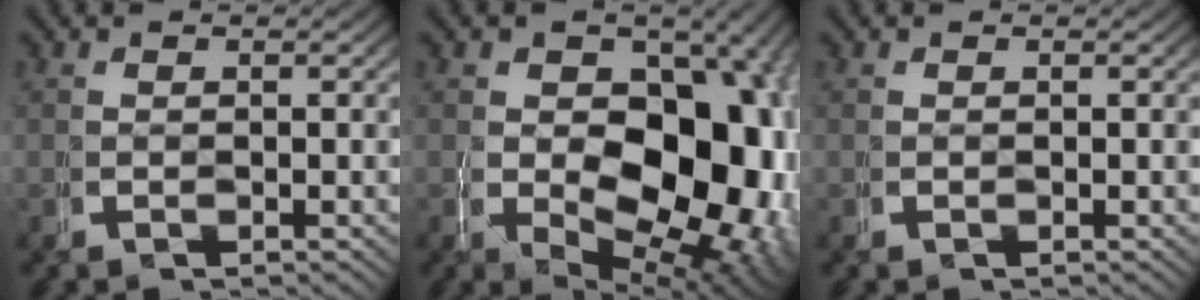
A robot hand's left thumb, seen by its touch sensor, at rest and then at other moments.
{"total": 16.7, "force": [-2.0, 11.7, 11.8], "torque": [-0.200, -0.088, 0.009]}
{"total": 0.0}